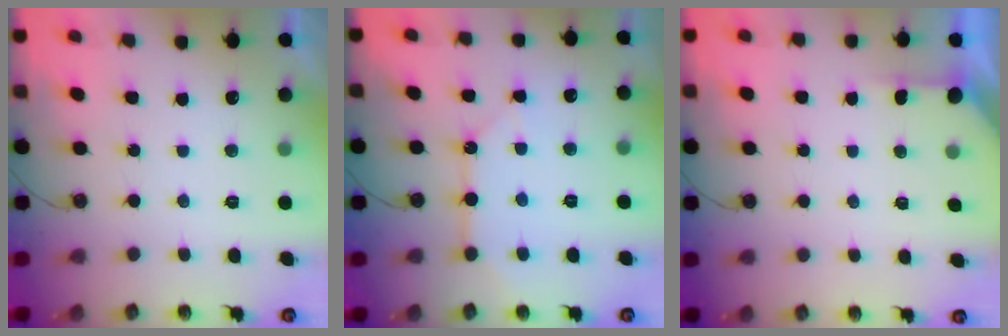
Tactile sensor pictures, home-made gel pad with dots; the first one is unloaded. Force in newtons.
{"total": 9.9, "press": 9.9, "slide": 0.9}
{"total": 1.5, "press": 1.5, "slide": 0.2}